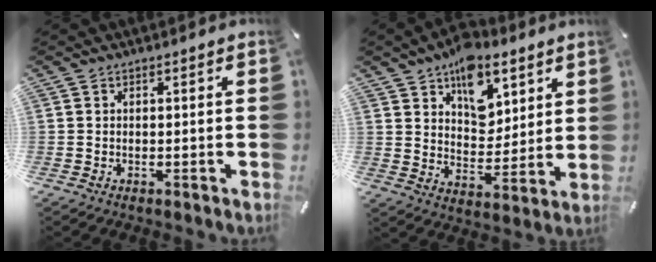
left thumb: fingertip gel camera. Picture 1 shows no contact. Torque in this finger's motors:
{"motor_torque": [2.45, 2.40, 1.37, -1.40, 0.37]}